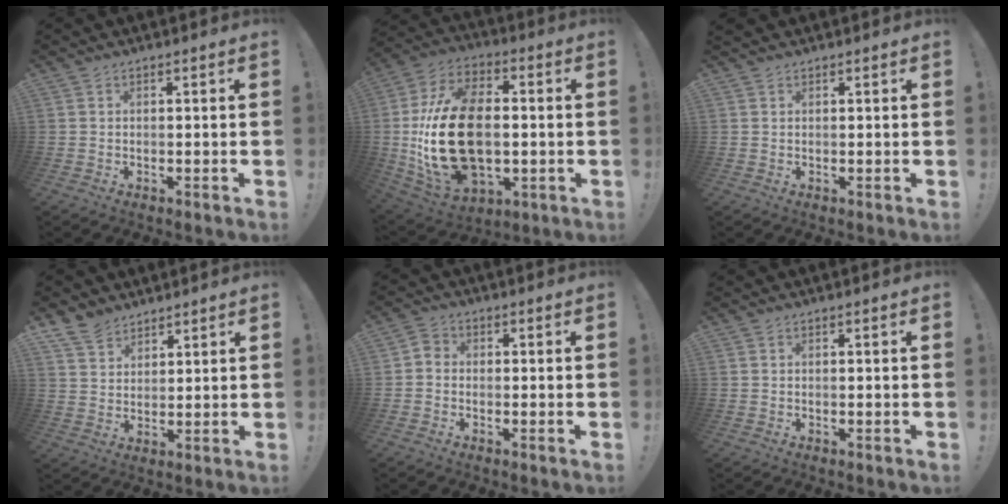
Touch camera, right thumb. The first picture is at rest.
{"total": 25.9, "force": [-1.6, 16.6, 19.9], "torque": [-0.401, 0.016, -0.012]}
{"total": 0.8, "force": [0.7, 0.3, 0.1], "torque": [-0.002, -0.001, 0.014]}
{"total": 7.2, "force": [5.9, 3.8, 1.3], "torque": [-0.030, -0.037, 0.116]}
{"total": 2.5, "force": [-1.1, 1.9, 1.2], "torque": [-0.025, 0.013, -0.018]}
{"total": 0.0}